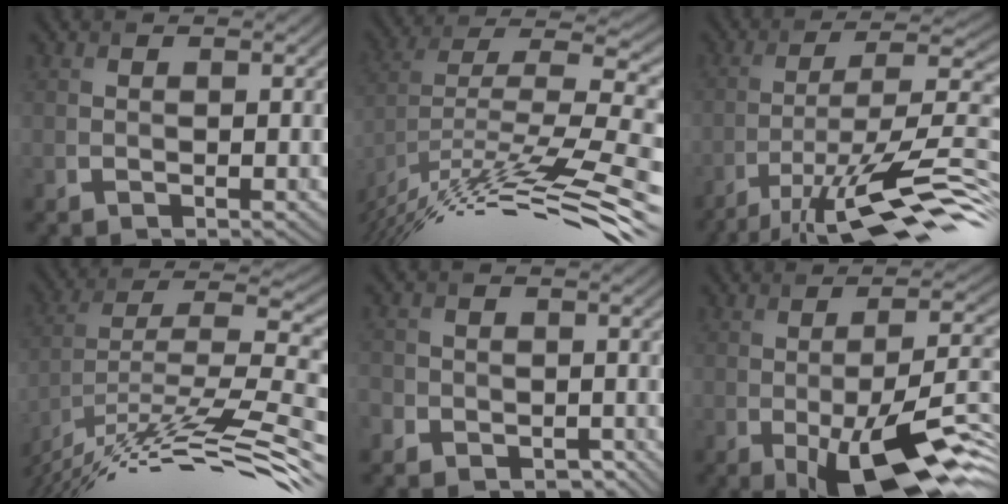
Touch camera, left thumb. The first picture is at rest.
{"total": 14.8, "force": [-7.9, 3.2, 12.1], "torque": [-0.230, 0.031, -0.140]}
{"total": 14.7, "force": [-8.3, 3.4, 11.6], "torque": [-0.199, -0.005, -0.138]}
{"total": 15.4, "force": [-9.6, 3.3, 11.7], "torque": [-0.224, 0.034, -0.174]}
{"total": 4.5, "force": [-3.2, 3.1, 0.6], "torque": [-0.003, -0.002, -0.052]}
{"total": 13.1, "force": [-4.8, 4.0, 11.5], "torque": [-0.183, -0.016, -0.072]}